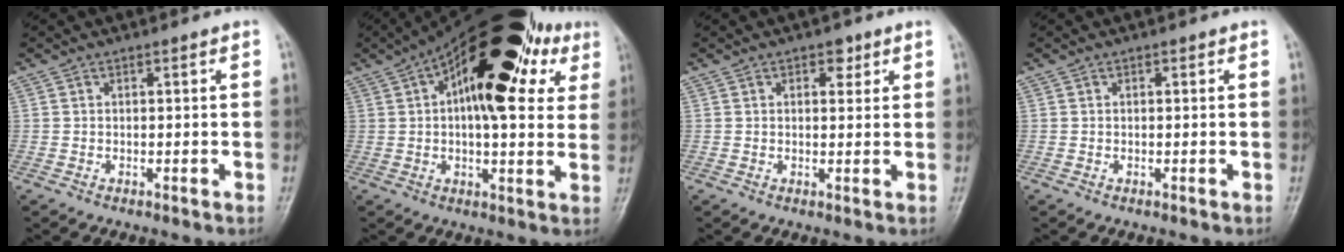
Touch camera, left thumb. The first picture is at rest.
{"total": 24.4, "force": [8.5, 11.1, 20.0], "torque": [-0.275, 0.024, 0.118]}
{"total": 2.7, "force": [1.5, 1.6, 1.6], "torque": [-0.004, -0.005, 0.018]}
{"total": 0.0}